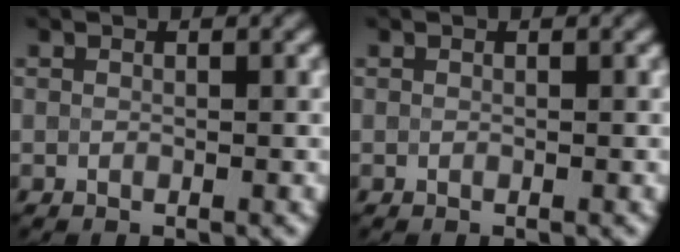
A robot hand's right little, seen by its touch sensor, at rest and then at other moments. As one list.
[{"total": 0.0}]